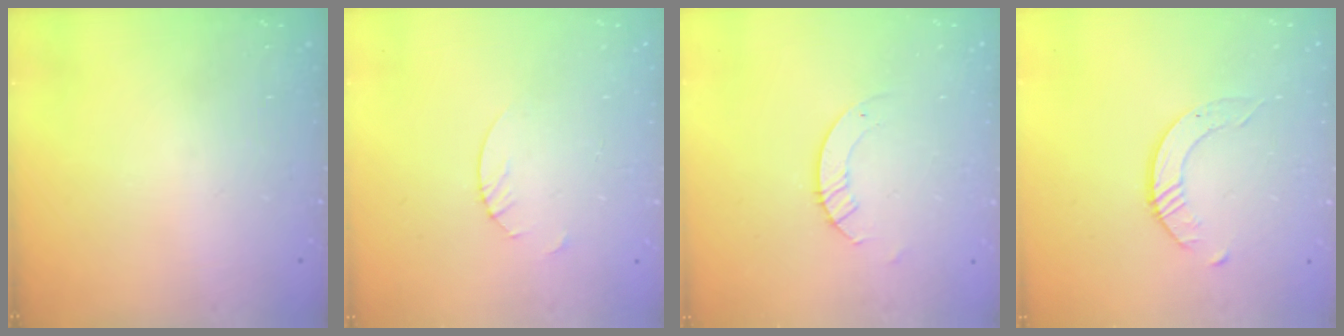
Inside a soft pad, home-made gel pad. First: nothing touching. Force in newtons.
{"total": 1.8, "press": 1.8, "slide": 0.2}
{"total": 3.3, "press": 3.3, "slide": 0.2}
{"total": 1.6, "press": 1.6, "slide": 0.2}